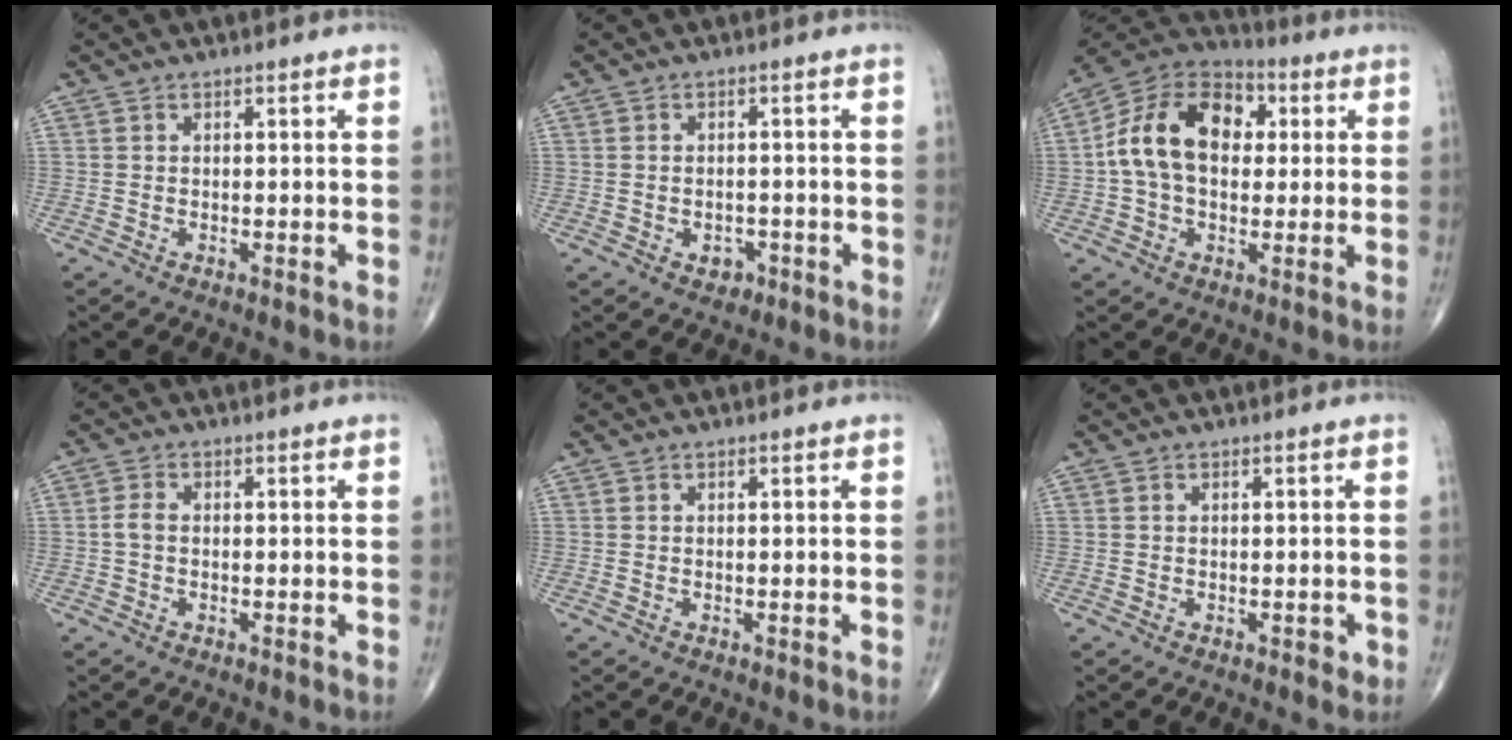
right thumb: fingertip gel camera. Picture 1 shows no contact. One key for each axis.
{"total": 2.5, "fx": -1.2, "fy": 1.9, "fz": 1.1, "tx": -0.004, "ty": 0.009, "tz": -0.012}
{"total": 16.7, "fx": 2.1, "fy": 11.4, "fz": 12.1, "tx": -0.191, "ty": 0.030, "tz": 0.025}
{"total": 2.0, "fx": -0.3, "fy": 1.2, "fz": 1.6, "tx": -0.032, "ty": 0.004, "tz": -0.010}
{"total": 0.0}
{"total": 1.4, "fx": -0.4, "fy": 0.8, "fz": 1.1, "tx": -0.012, "ty": -0.001, "tz": -0.004}